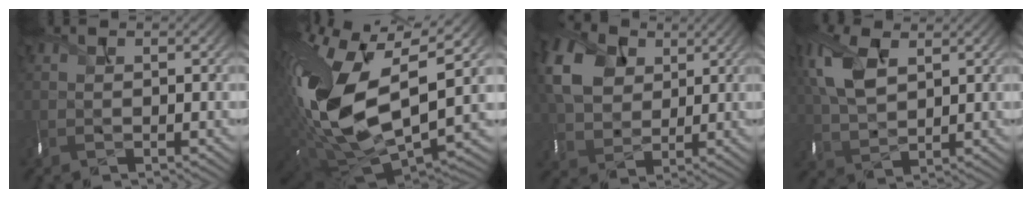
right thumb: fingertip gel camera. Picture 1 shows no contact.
{"total": 18.9, "force": [1.4, 9.9, 16.0], "torque": [-0.362, -0.031, 0.037]}
{"total": 9.3, "force": [3.2, 7.2, 4.9], "torque": [-0.151, 0.008, 0.066]}
{"total": 7.5, "force": [2.9, 4.2, 5.5], "torque": [-0.164, 0.007, 0.062]}